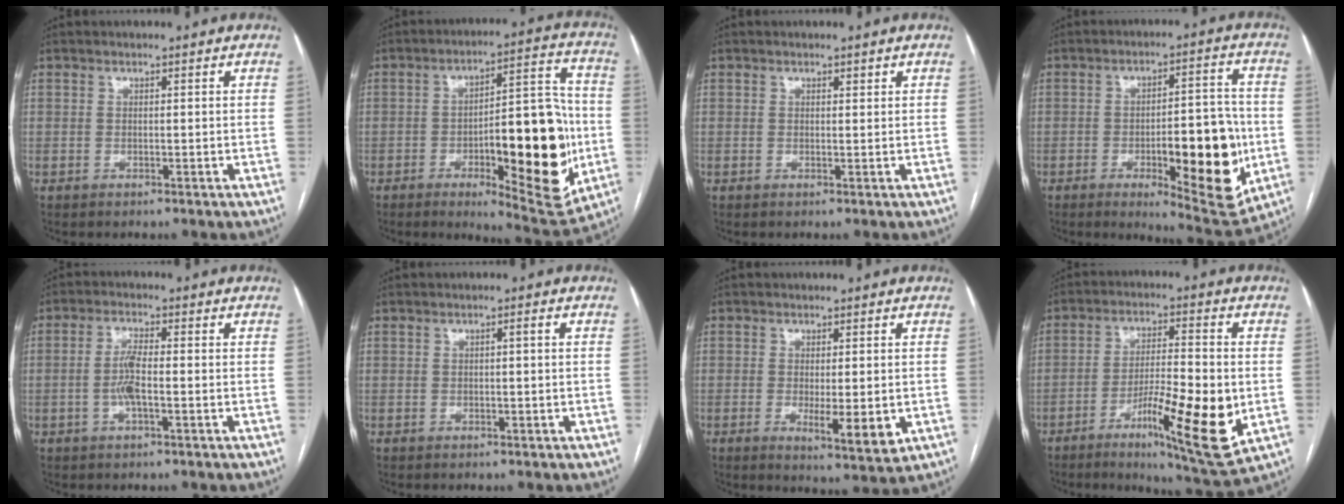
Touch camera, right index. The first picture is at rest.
{"total": 21.5, "force": [-4.5, 6.0, 20.1], "torque": [-0.257, 0.014, -0.046]}
{"total": 0.6, "force": [0.4, 0.2, 0.3], "torque": [-0.006, -0.002, 0.005]}
{"total": 17.2, "force": [-4.2, 4.8, 16.0], "torque": [-0.209, 0.003, -0.047]}
{"total": 4.2, "force": [-1.0, 0.7, 4.0], "torque": [-0.086, 0.004, -0.019]}
{"total": 0.8, "force": [0.0, 0.0, 0.8], "torque": [-0.012, 0.002, 0.002]}
{"total": 6.5, "force": [-1.5, 1.6, 6.1], "torque": [-0.089, -0.013, -0.016]}
{"total": 15.4, "force": [-4.8, 1.9, 14.6], "torque": [-0.241, -0.019, -0.072]}